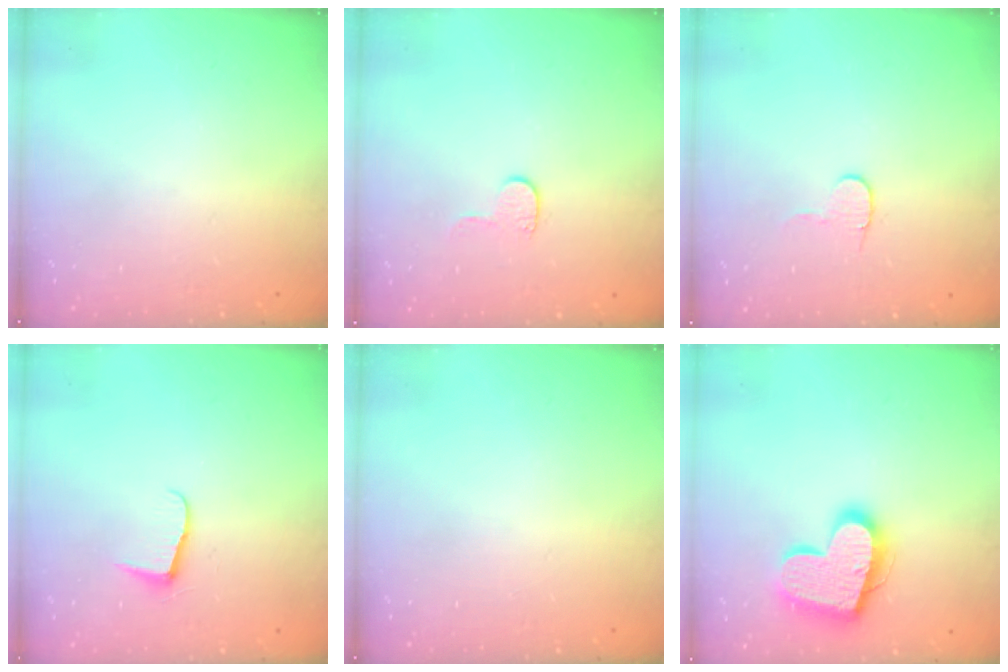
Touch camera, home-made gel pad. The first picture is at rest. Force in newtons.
{"total": 3.9, "press": 3.9, "slide": 0.4}
{"total": 6.1, "press": 6.0, "slide": 0.5}
{"total": 5.9, "press": 5.9, "slide": 0.6}
{"total": 0.0}
{"total": 18.3, "press": 18.2, "slide": 1.4}